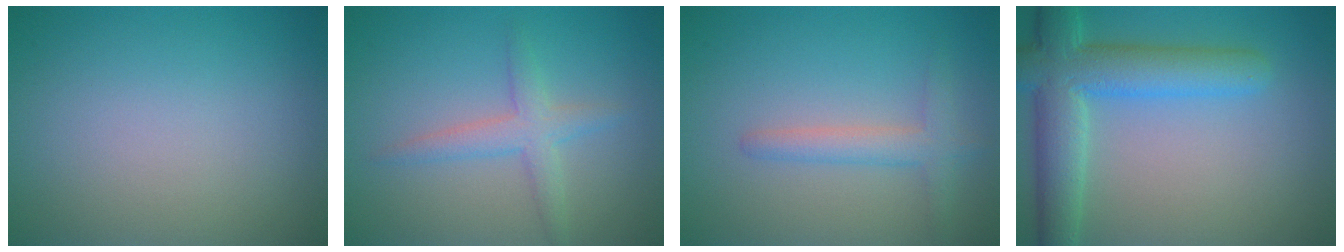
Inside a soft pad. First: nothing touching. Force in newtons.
{"total": 2.5, "press": 2.5, "slide": 0.2}
{"total": 2.3, "press": 2.3, "slide": 0.2}
{"total": 7.2, "press": 7.1, "slide": 0.5}